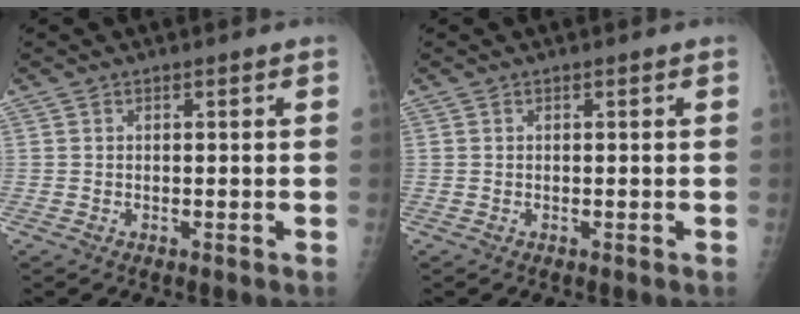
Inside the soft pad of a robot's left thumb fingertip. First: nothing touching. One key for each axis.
{"total": 0.0}